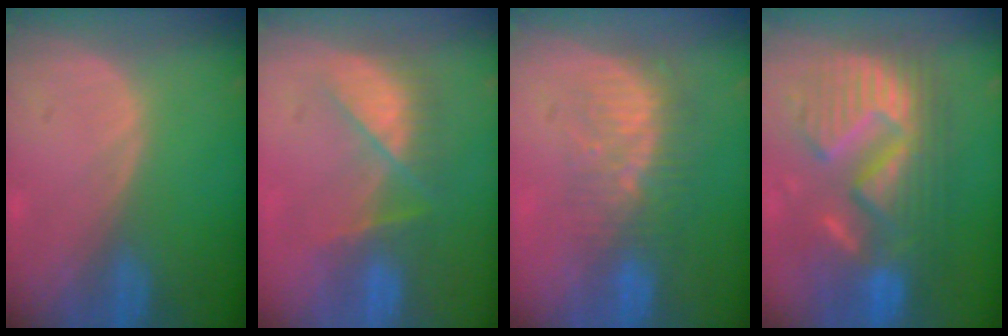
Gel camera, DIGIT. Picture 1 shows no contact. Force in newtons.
{"total": 7.3, "press": 6.9, "slide": 2.4}
{"total": 8.5, "press": 7.4, "slide": 4.1}
{"total": 13.2, "press": 13.2, "slide": 1.2}